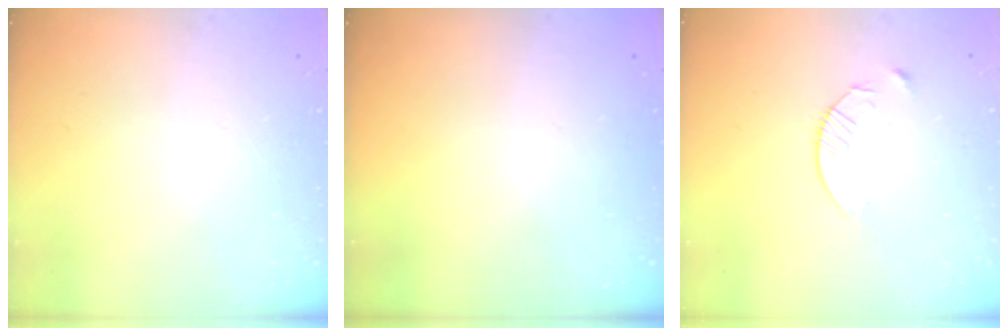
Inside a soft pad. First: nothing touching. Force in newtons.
{"total": 0.0}
{"total": 4.8, "press": 4.8, "slide": 0.6}